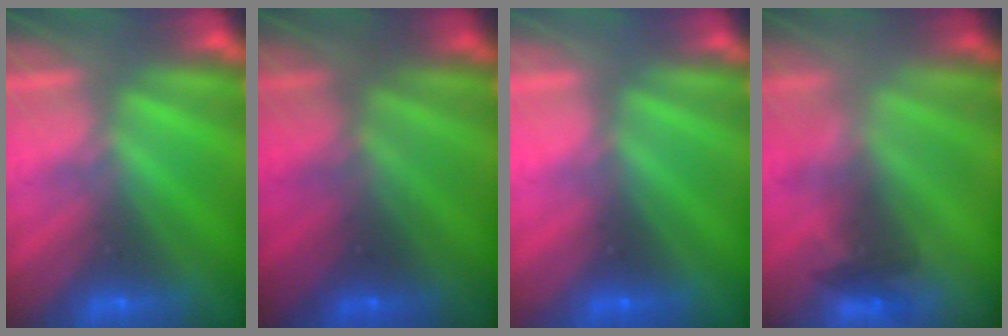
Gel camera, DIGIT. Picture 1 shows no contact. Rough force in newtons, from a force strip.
{"total": 1.9}
{"total": 3.5}
{"total": 2.3}